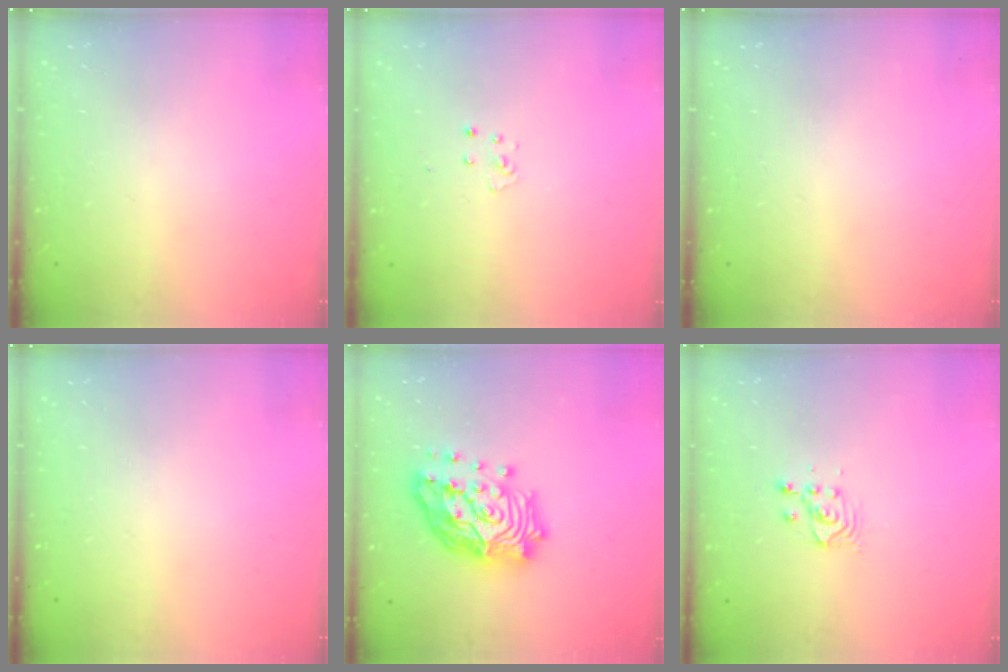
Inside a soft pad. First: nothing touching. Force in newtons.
{"total": 2.6, "press": 2.6, "slide": 0.2}
{"total": 0.0}
{"total": 0.0}
{"total": 22.7, "press": 22.6, "slide": 1.9}
{"total": 2.9, "press": 2.9, "slide": 0.1}